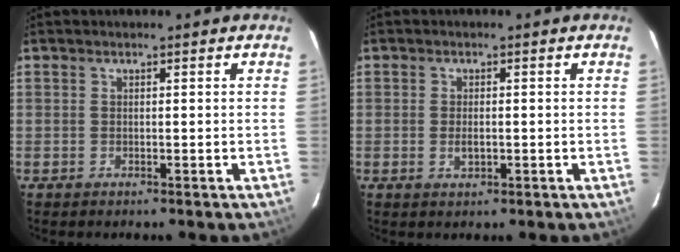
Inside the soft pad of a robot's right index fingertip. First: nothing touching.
{"total": 2.2, "force": [-0.5, 1.1, 1.8], "torque": [-0.033, -0.001, -0.007]}